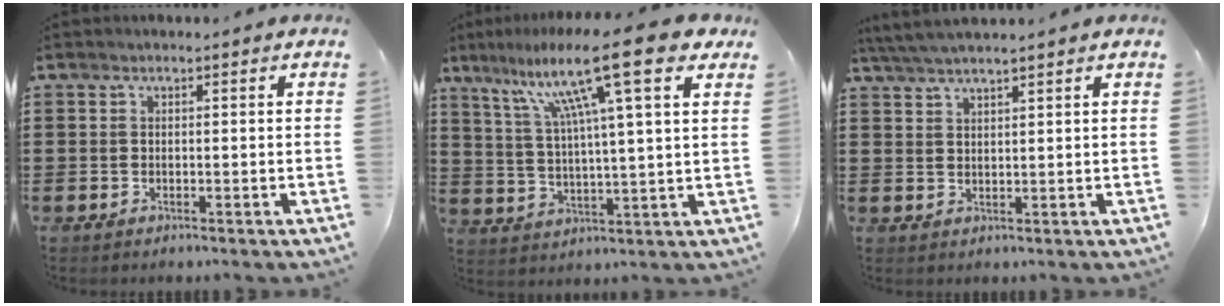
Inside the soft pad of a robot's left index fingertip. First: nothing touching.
{"total": 15.5, "force": [9.7, 1.2, 12.0], "torque": [-0.231, -0.031, 0.148]}
{"total": 3.1, "force": [2.8, -0.3, 1.3], "torque": [-0.032, -0.001, 0.053]}